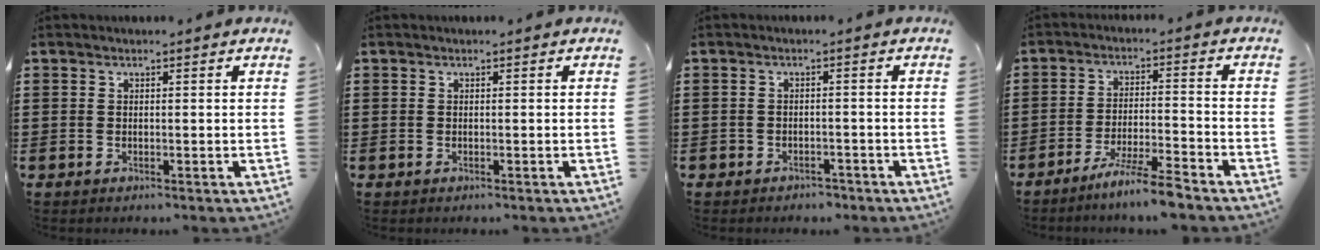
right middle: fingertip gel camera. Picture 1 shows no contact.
{"total": 0.0}
{"total": 1.6, "force": [-1.5, 0.6, -0.2], "torque": [-0.004, 0.002, -0.036]}
{"total": 6.5, "force": [-5.5, -0.4, 3.3], "torque": [-0.064, -0.012, -0.104]}